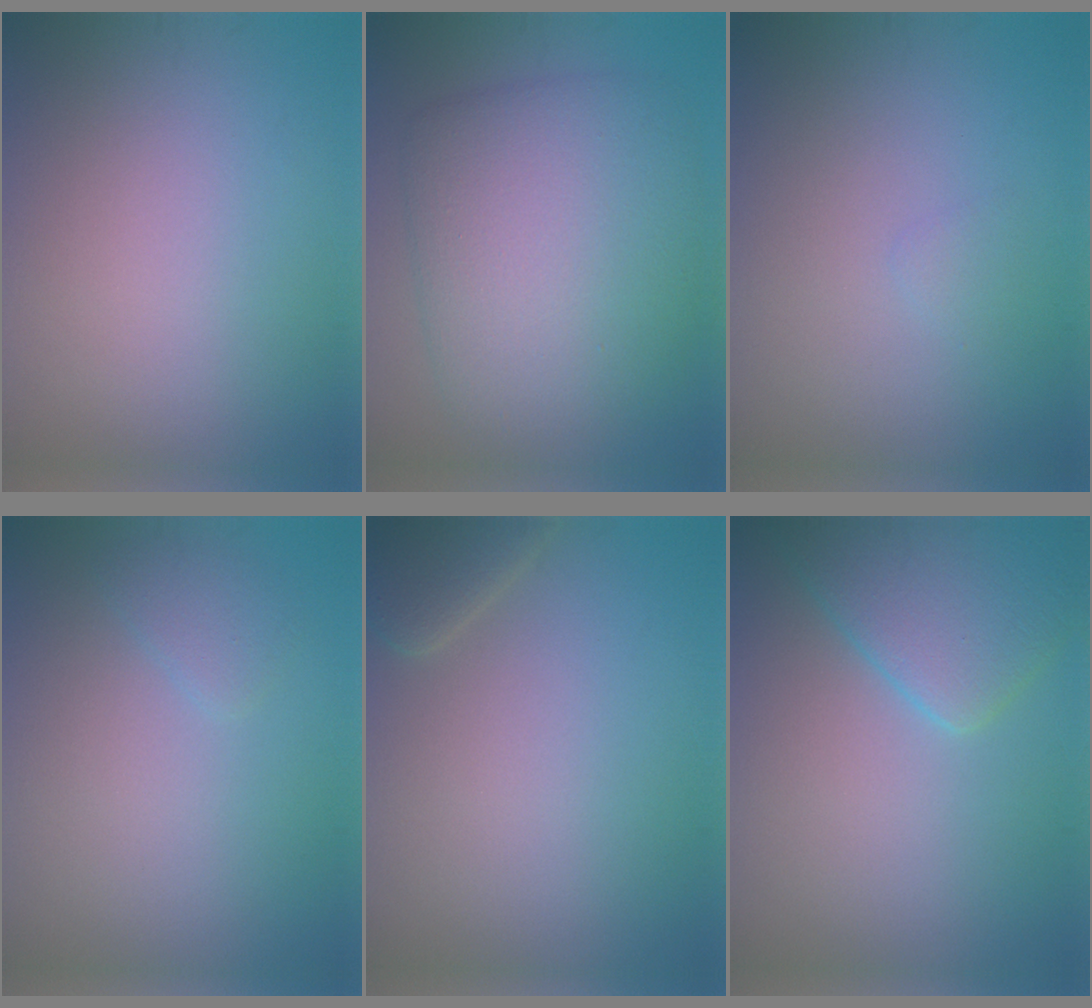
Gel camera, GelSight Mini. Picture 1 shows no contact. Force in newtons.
{"total": 9.2, "press": 9.2, "slide": 0.2}
{"total": 0.5, "press": 0.5, "slide": 0.1}
{"total": 1.3, "press": 1.2, "slide": 0.2}
{"total": 2.6, "press": 2.6, "slide": 0.2}
{"total": 6.0, "press": 6.0, "slide": 0.3}